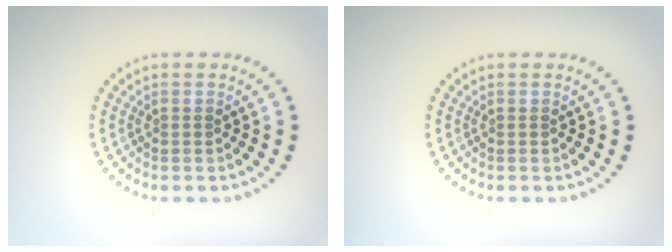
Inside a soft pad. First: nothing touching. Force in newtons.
{"total": 0.0}